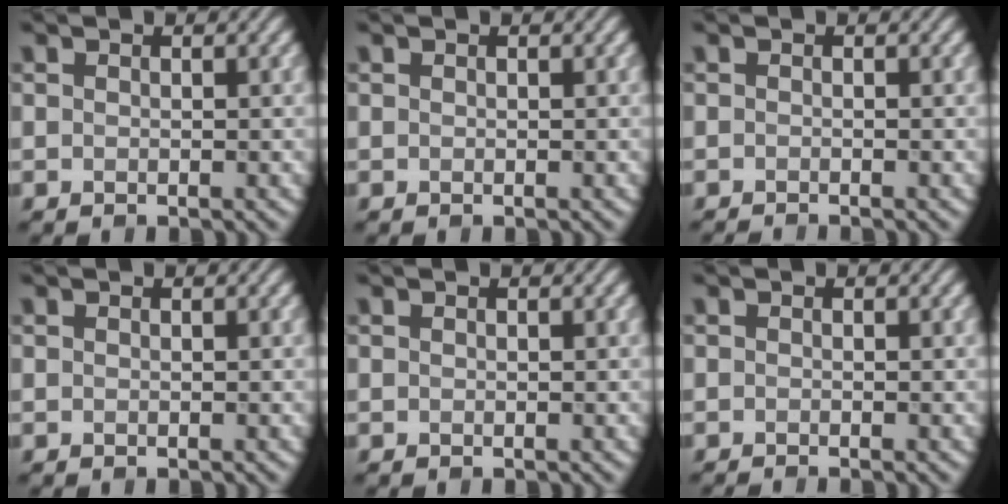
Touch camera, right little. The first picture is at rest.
{"total": 0.0}
{"total": 1.2, "force": [-1.0, 0.3, 0.6], "torque": [0.002, -0.007, -0.020]}
{"total": 0.0}
{"total": 0.0}
{"total": 1.0, "force": [-0.7, 0.3, 0.7], "torque": [0.001, -0.006, -0.014]}